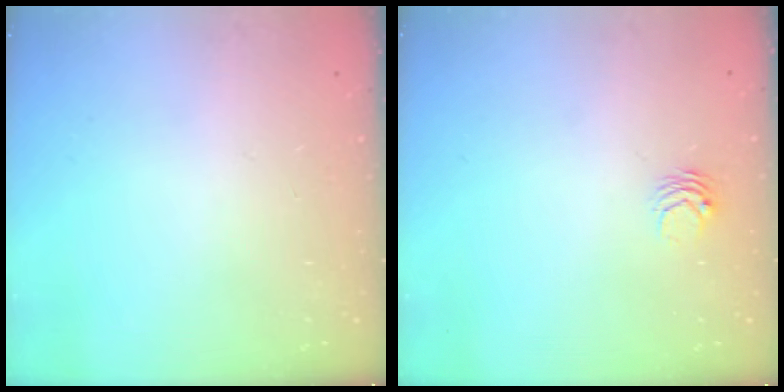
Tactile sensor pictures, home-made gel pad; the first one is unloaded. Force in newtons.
{"total": 3.5, "press": 3.4, "slide": 0.5}